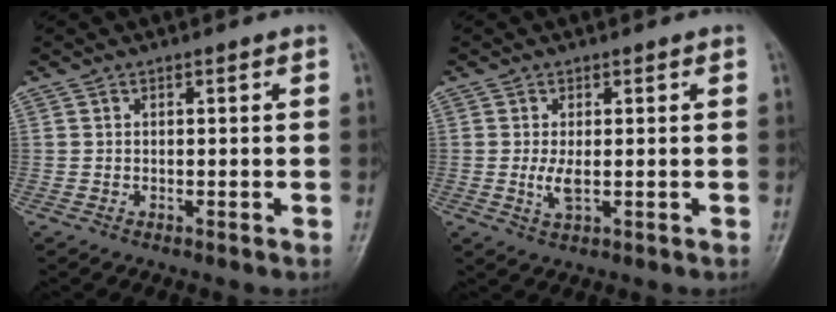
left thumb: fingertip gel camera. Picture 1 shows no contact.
{"total": 3.2, "force": [0.0, 1.3, 2.9], "torque": [-0.062, -0.010, 0.003]}